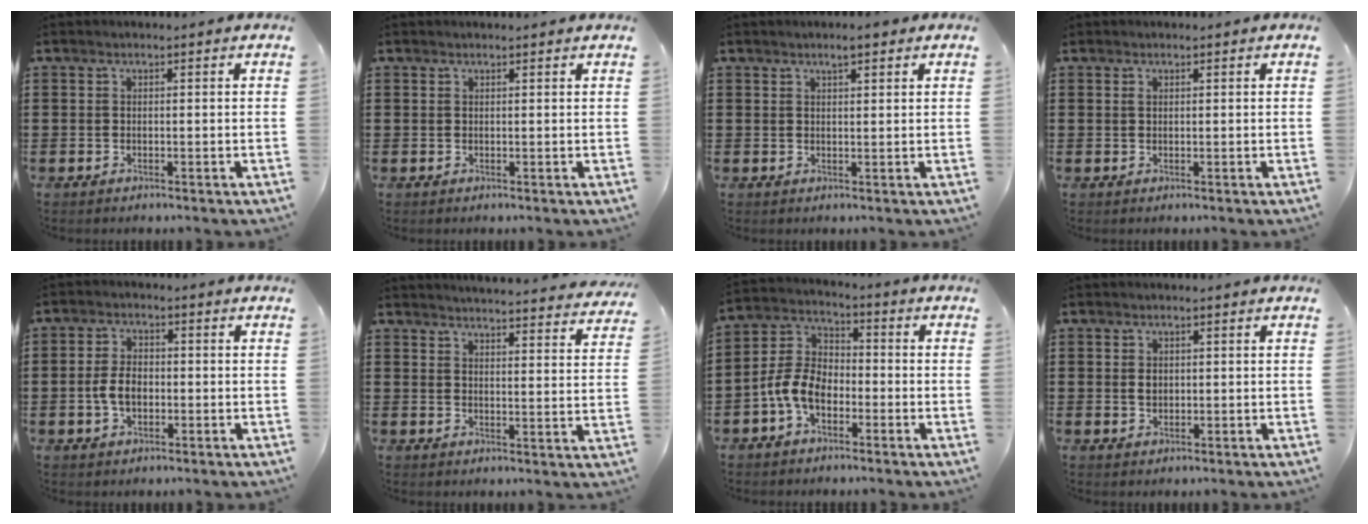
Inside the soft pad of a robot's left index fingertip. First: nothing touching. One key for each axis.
{"total": 0.6, "fx": 0.5, "fy": 0.0, "fz": 0.3, "tx": -0.007, "ty": 0.000, "tz": 0.011}
{"total": 2.5, "fx": 1.8, "fy": 0.4, "fz": 1.6, "tx": -0.026, "ty": 0.000, "tz": 0.030}
{"total": 0.7, "fx": 0.4, "fy": 0.4, "fz": 0.4, "tx": -0.009, "ty": 0.003, "tz": 0.007}
{"total": 4.6, "fx": -0.8, "fy": 2.8, "fz": 3.6, "tx": -0.089, "ty": 0.000, "tz": -0.023}
{"total": 3.8, "fx": 3.8, "fy": -0.5, "fz": 0.2, "tx": -0.014, "ty": -0.030, "tz": 0.064}
{"total": 6.8, "fx": -3.4, "fy": 4.1, "fz": 4.2, "tx": -0.120, "ty": 0.005, "tz": -0.077}
{"total": 1.5, "fx": 0.3, "fy": 1.1, "fz": 1.0, "tx": -0.022, "ty": 0.007, "tz": 0.004}